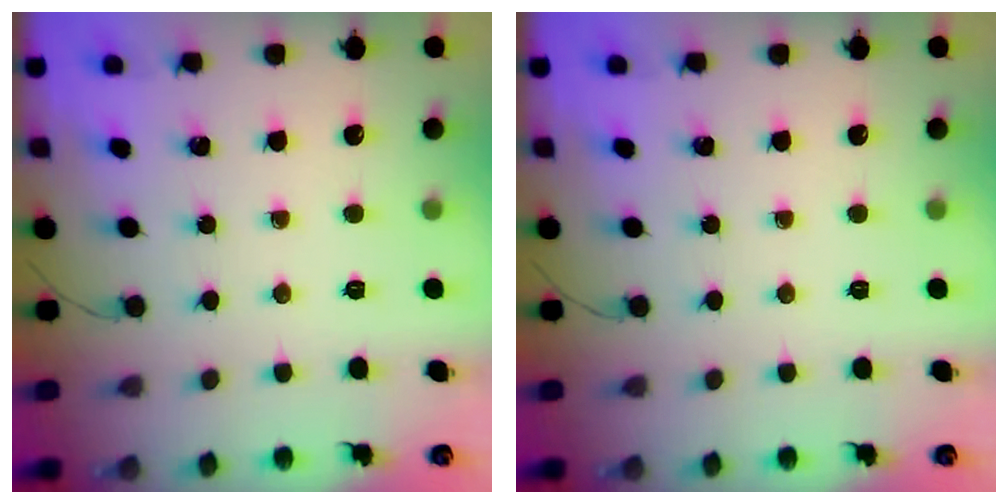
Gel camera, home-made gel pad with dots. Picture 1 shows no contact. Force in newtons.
{"total": 0.0}